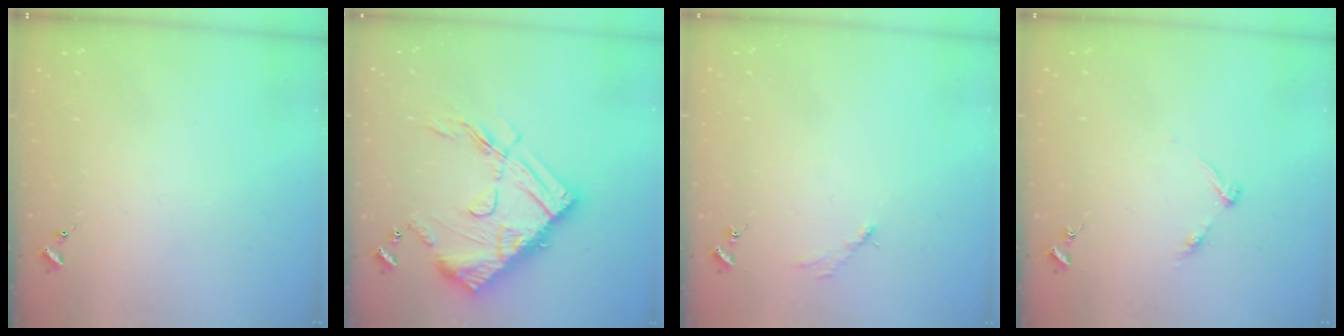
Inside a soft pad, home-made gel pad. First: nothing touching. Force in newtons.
{"total": 21.5, "press": 21.4, "slide": 1.6}
{"total": 2.6, "press": 2.6, "slide": 0.3}
{"total": 4.6, "press": 4.6, "slide": 0.5}